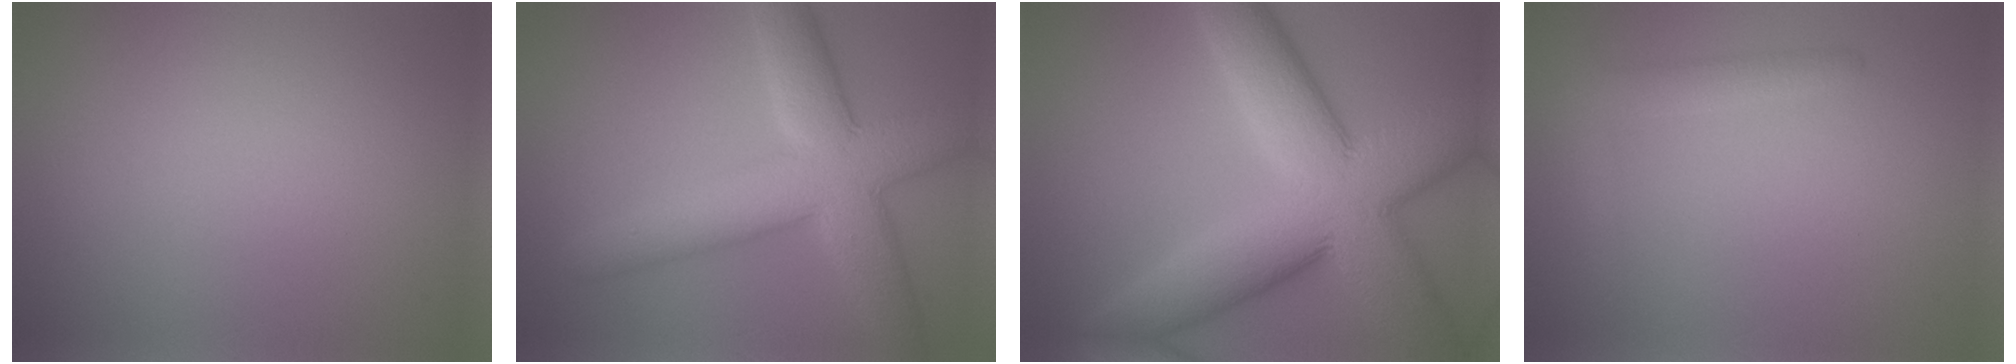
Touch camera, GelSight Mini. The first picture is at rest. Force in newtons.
{"total": 8.3, "press": 8.3, "slide": 0.2}
{"total": 12.7, "press": 12.7, "slide": 0.6}
{"total": 2.2, "press": 2.1, "slide": 0.2}